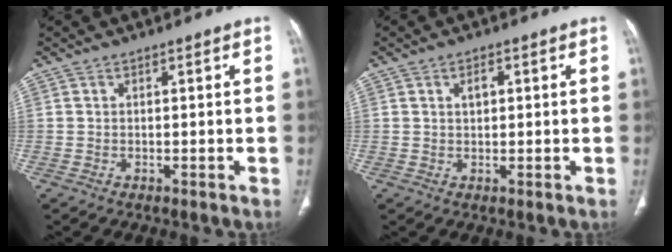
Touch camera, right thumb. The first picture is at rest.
{"total": 2.2, "force": [0.7, 1.3, 1.6], "torque": [-0.025, 0.001, 0.011]}